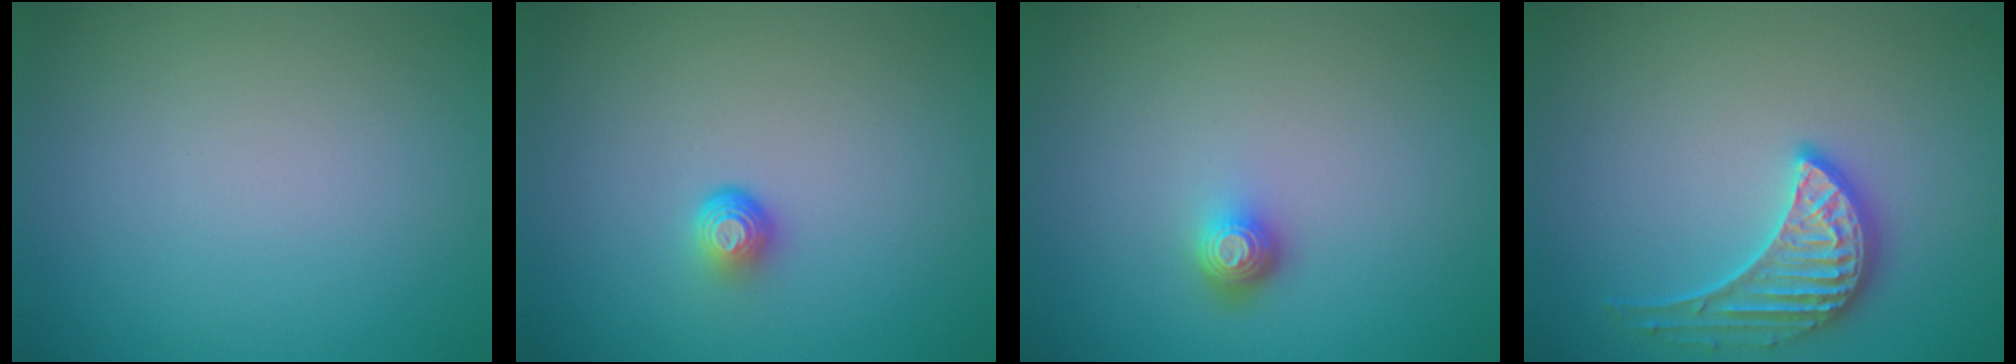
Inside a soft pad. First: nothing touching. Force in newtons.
{"total": 1.7, "press": 1.1, "slide": 1.3}
{"total": 1.7, "press": 1.3, "slide": 1.1}
{"total": 3.3, "press": 3.2, "slide": 0.9}